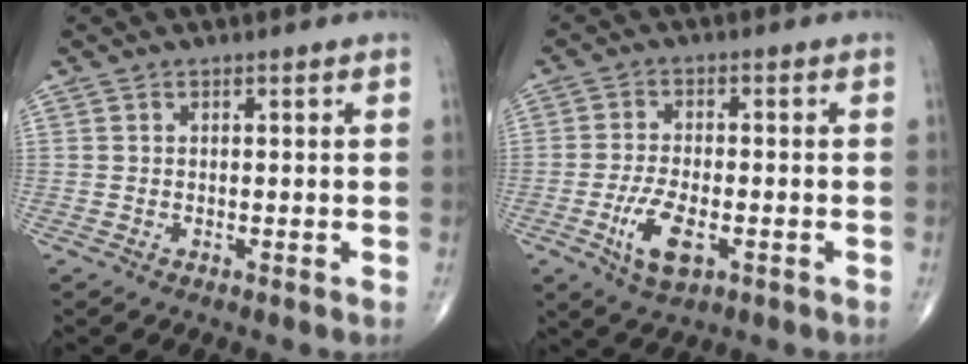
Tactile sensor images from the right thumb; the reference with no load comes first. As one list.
[{"total": 7.7, "force": [-2.7, 3.3, 6.3], "torque": [-0.124, 0.004, -0.047]}]